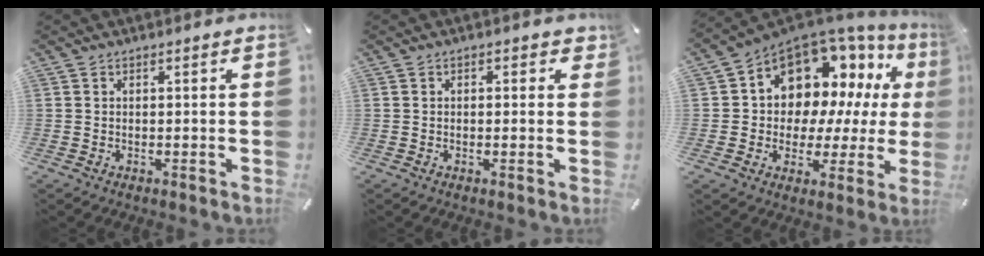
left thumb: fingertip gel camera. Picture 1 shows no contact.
{"total": 1.2, "force": [0.1, 0.8, 0.8], "torque": [0.001, 0.000, -0.003]}
{"total": 12.5, "force": [7.0, 9.1, 4.9], "torque": [-0.090, -0.061, 0.133]}